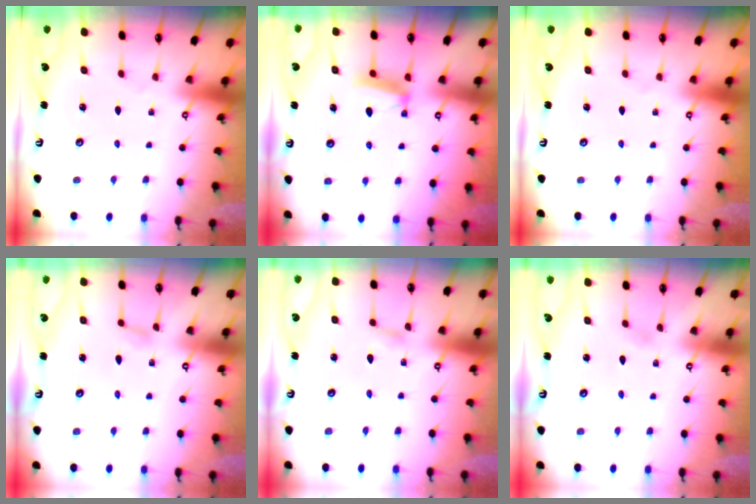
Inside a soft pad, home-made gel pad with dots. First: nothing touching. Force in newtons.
{"total": 6.3, "press": 6.2, "slide": 0.8}
{"total": 0.0}
{"total": 4.4, "press": 4.4, "slide": 0.5}
{"total": 2.3, "press": 2.3, "slide": 0.1}
{"total": 2.1, "press": 2.1, "slide": 0.3}